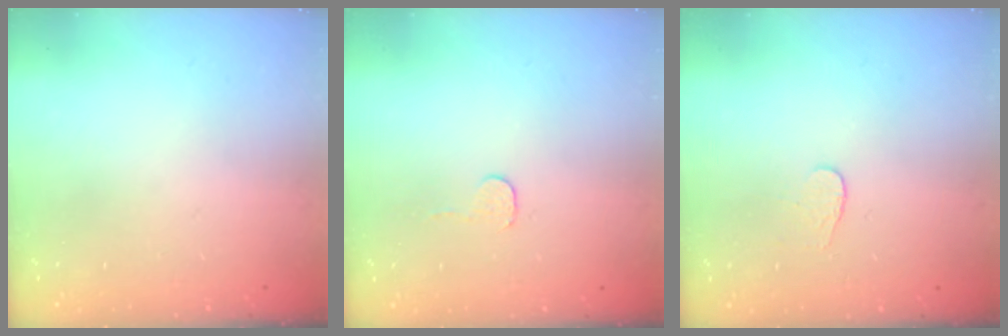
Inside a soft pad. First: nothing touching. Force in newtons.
{"total": 3.0, "press": 3.0, "slide": 0.3}
{"total": 3.2, "press": 3.2, "slide": 0.3}